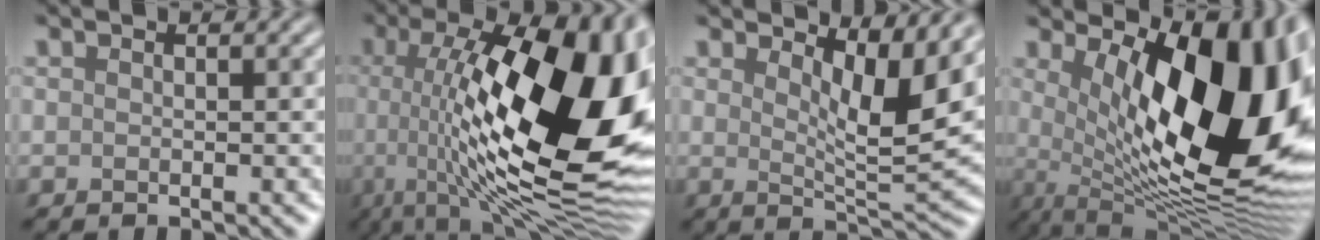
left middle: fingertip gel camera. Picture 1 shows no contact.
{"total": 18.2, "force": [1.0, 6.9, 16.8], "torque": [-0.239, 0.005, 0.019]}
{"total": 5.9, "force": [2.9, 1.5, 4.9], "torque": [-0.071, -0.011, 0.045]}
{"total": 14.9, "force": [2.3, 6.3, 13.3], "torque": [-0.170, -0.016, 0.039]}